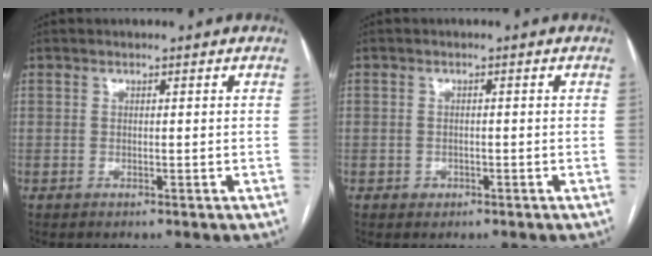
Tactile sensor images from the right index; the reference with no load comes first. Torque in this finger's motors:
{"motor_torque": [-0.47, -0.05, -0.81, -0.19]}